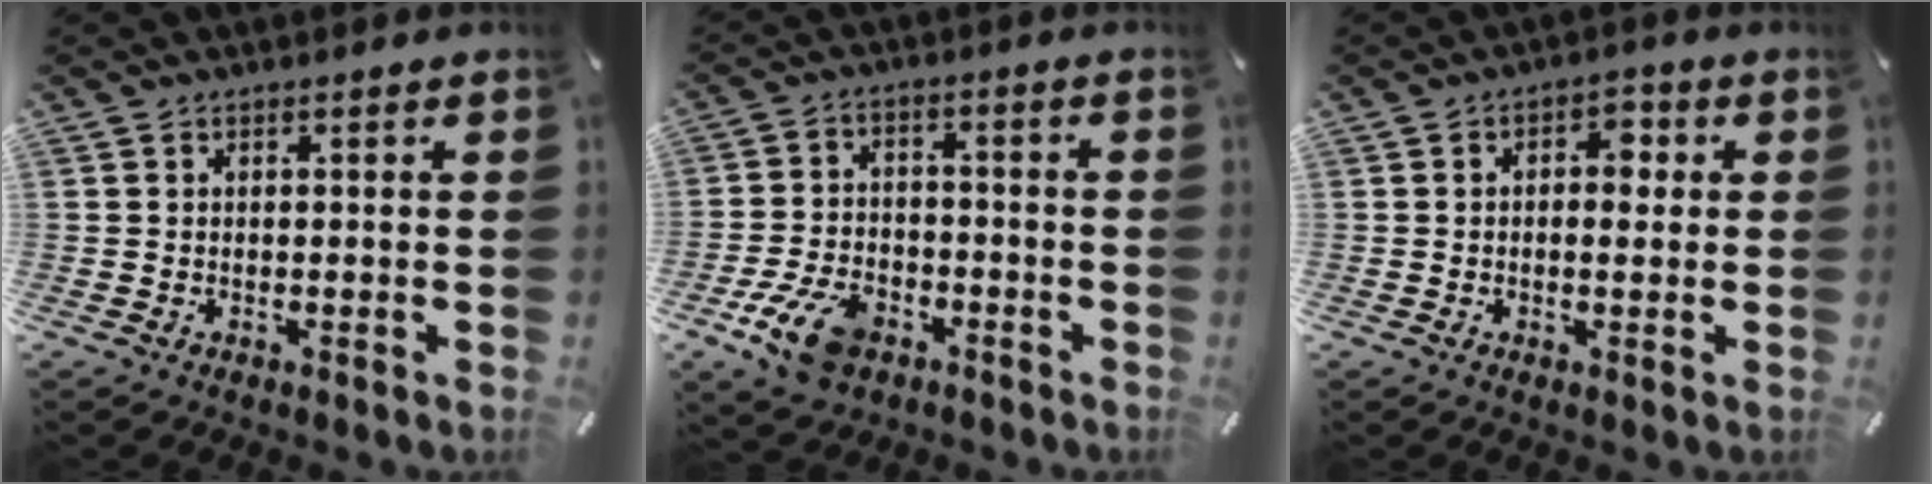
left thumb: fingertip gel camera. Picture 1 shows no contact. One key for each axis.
{"total": 10.5, "fx": -5.7, "fy": 6.3, "fz": 6.1, "tx": -0.122, "ty": 0.029, "tz": -0.101}
{"total": 4.4, "fx": 0.0, "fy": 2.9, "fz": 3.3, "tx": -0.033, "ty": -0.001, "tz": -0.011}